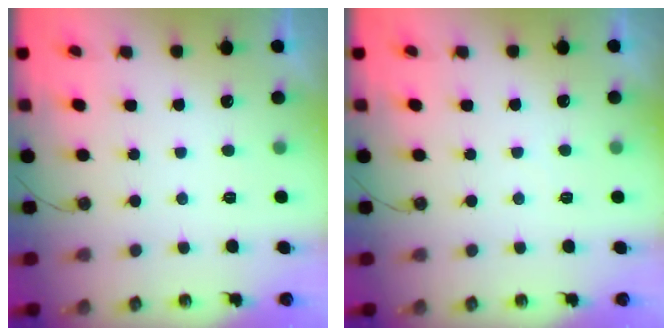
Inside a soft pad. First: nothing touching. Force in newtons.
{"total": 2.4, "press": 2.3, "slide": 0.5}